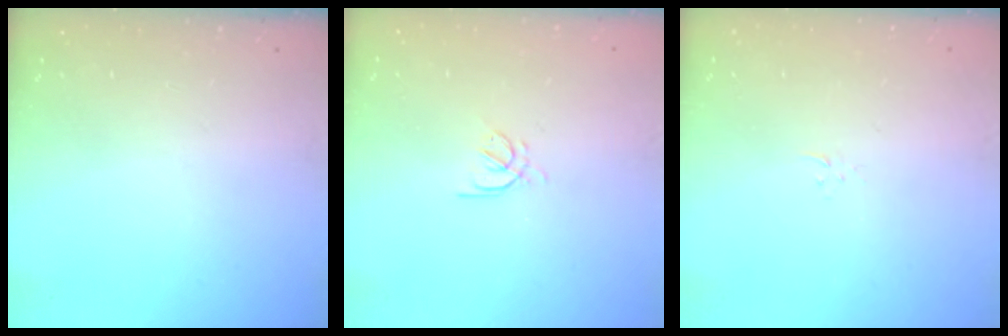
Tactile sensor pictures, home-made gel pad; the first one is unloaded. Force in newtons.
{"total": 1.5, "press": 1.4, "slide": 0.5}
{"total": 2.3, "press": 2.3, "slide": 0.3}